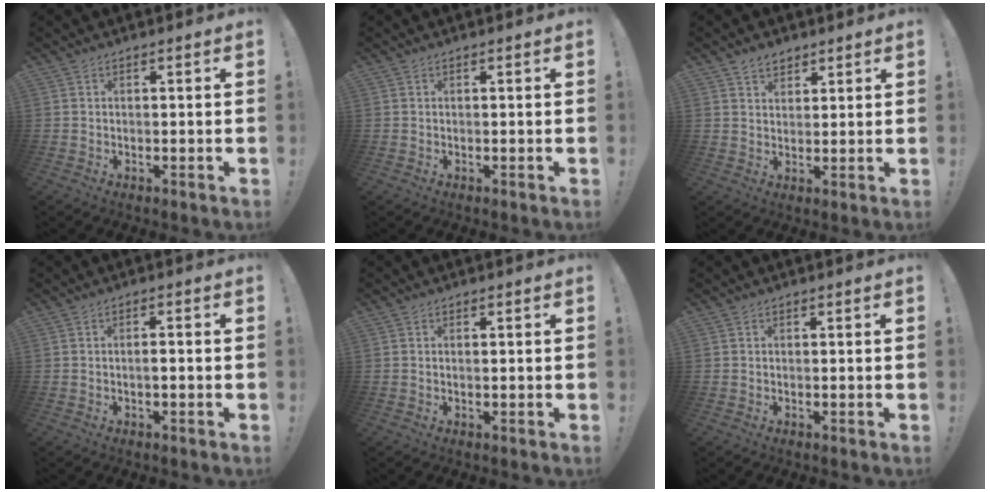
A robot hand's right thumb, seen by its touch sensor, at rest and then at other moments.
{"total": 0.0}
{"total": 4.5, "force": [3.4, 2.8, 1.1], "torque": [-0.010, -0.015, 0.061]}
{"total": 1.8, "force": [-0.9, 0.2, 1.5], "torque": [-0.029, 0.006, -0.016]}
{"total": 0.6, "force": [0.3, 0.3, 0.4], "torque": [-0.001, -0.002, 0.004]}
{"total": 0.0}